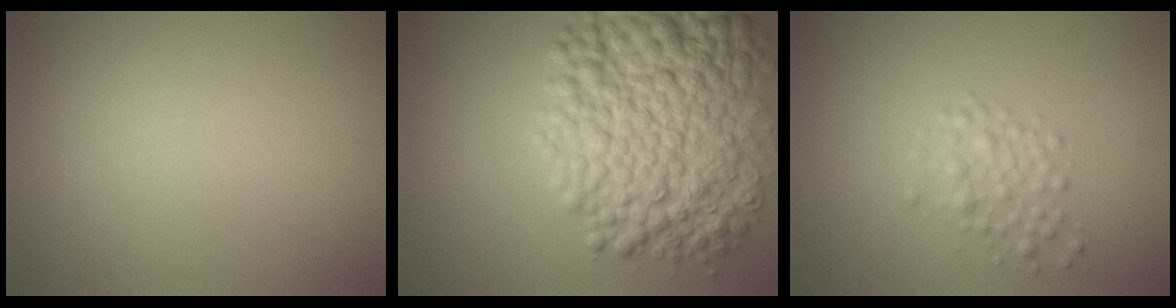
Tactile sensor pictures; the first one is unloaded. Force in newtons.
{"total": 11.3, "press": 11.3, "slide": 0.1}
{"total": 2.1, "press": 2.1, "slide": 0.1}